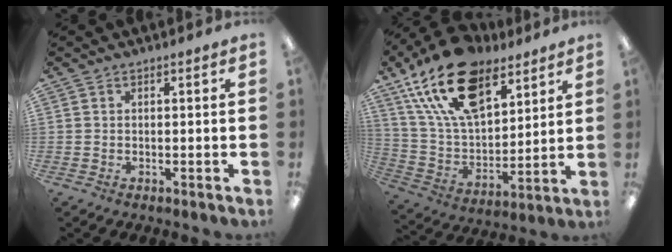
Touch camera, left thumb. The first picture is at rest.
{"total": 22.3, "force": [13.5, 11.8, 13.2], "torque": [-0.249, -0.059, 0.247]}